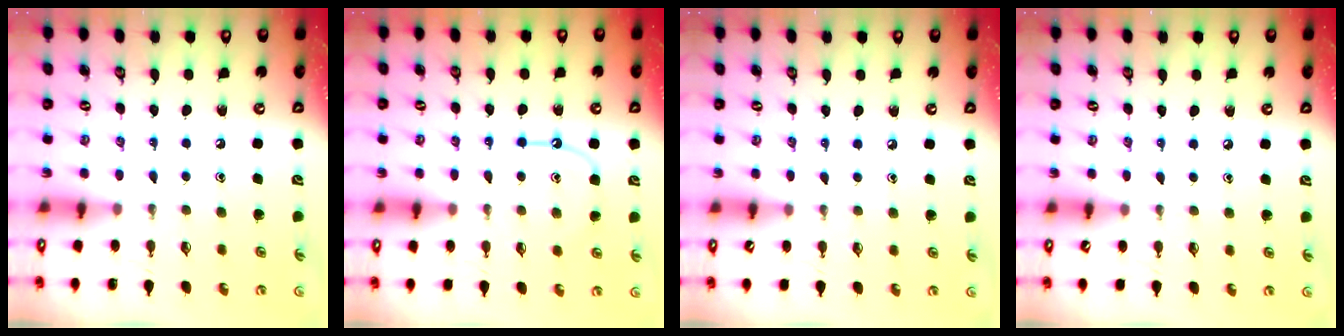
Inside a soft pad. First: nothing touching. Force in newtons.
{"total": 10.7, "press": 10.7, "slide": 0.6}
{"total": 2.8, "press": 2.8, "slide": 0.4}
{"total": 2.3, "press": 2.3, "slide": 0.4}